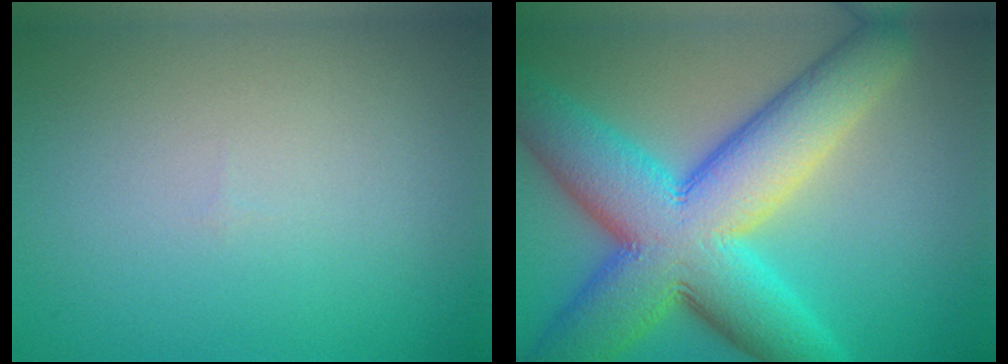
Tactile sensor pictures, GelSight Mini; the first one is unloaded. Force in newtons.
{"total": 13.3, "press": 13.3, "slide": 0.5}